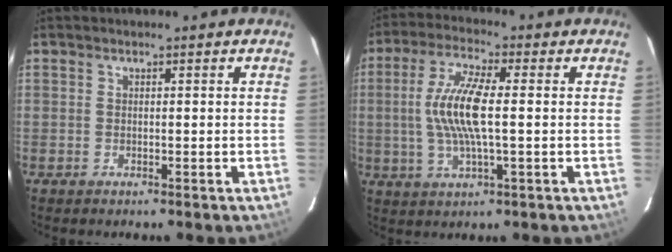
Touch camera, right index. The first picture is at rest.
{"total": 10.7, "force": [0.1, 2.4, 10.4], "torque": [-0.210, 0.003, 0.001]}